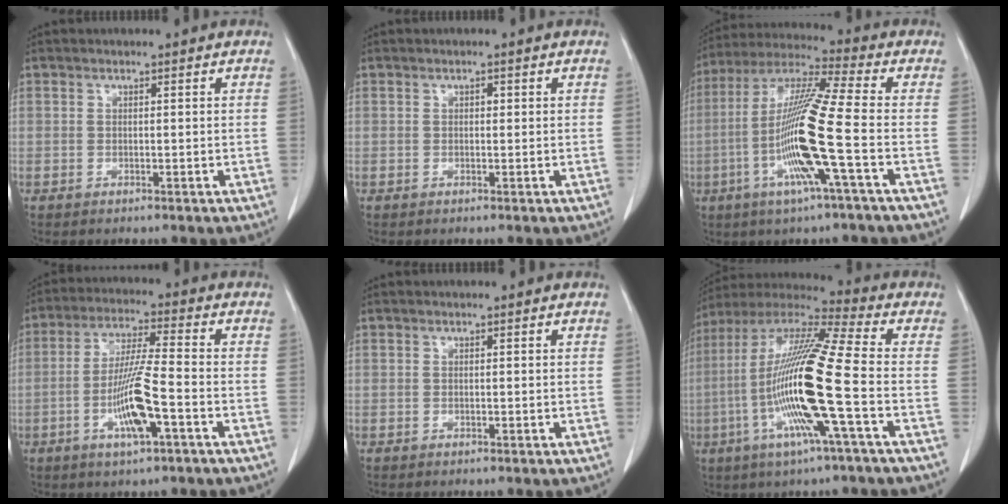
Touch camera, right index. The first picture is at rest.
{"total": 0.6, "force": [0.1, 0.4, 0.4], "torque": [-0.007, 0.001, 0.002]}
{"total": 15.4, "force": [-4.0, -0.9, 14.9], "torque": [-0.301, -0.008, -0.088]}
{"total": 10.1, "force": [-3.3, 0.6, 9.5], "torque": [-0.187, -0.006, -0.064]}
{"total": 0.0}
{"total": 19.1, "force": [-4.2, -0.3, 18.7], "torque": [-0.377, -0.010, -0.094]}